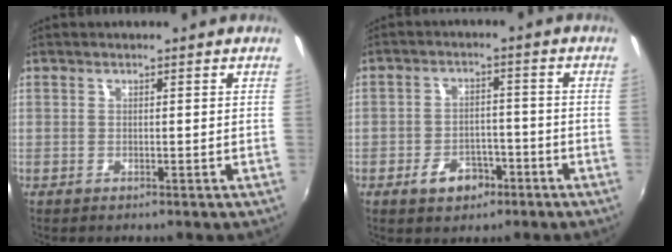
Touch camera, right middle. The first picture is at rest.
{"total": 6.0, "force": [-3.5, 3.8, 3.0], "torque": [-0.066, 0.011, -0.046]}